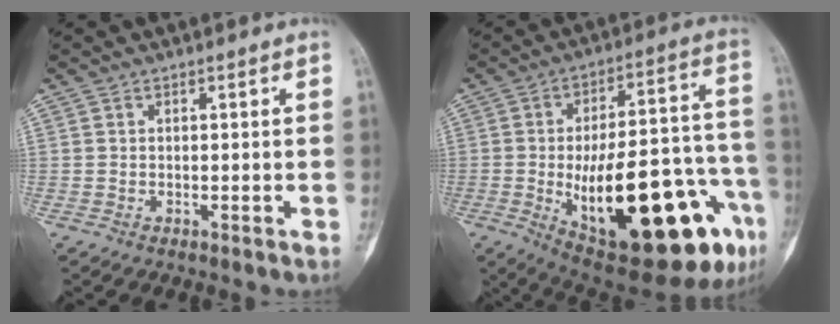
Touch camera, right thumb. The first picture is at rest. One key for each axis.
{"total": 31.7, "fx": -10.6, "fy": 11.4, "fz": 27.6, "tx": -0.355, "ty": 0.030, "tz": -0.129}